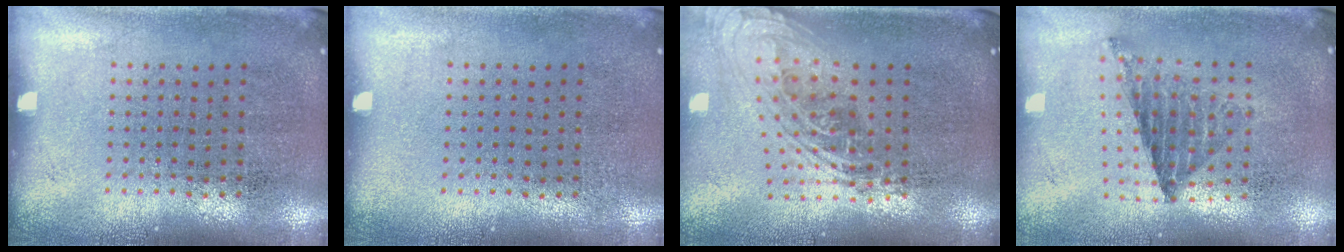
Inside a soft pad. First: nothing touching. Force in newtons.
{"total": 0.0}
{"total": 2.2, "press": 1.7, "slide": 1.5}
{"total": 0.9, "press": 0.8, "slide": 0.2}